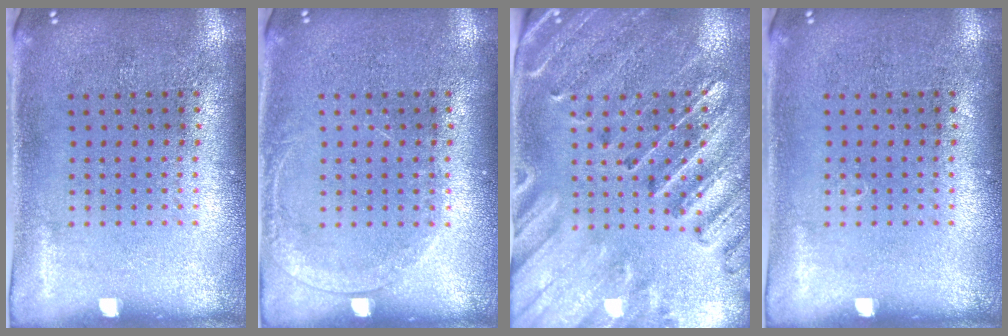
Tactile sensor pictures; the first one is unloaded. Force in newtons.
{"total": 1.2, "press": 1.1, "slide": 0.1}
{"total": 2.9, "press": 2.7, "slide": 0.9}
{"total": 0.0}